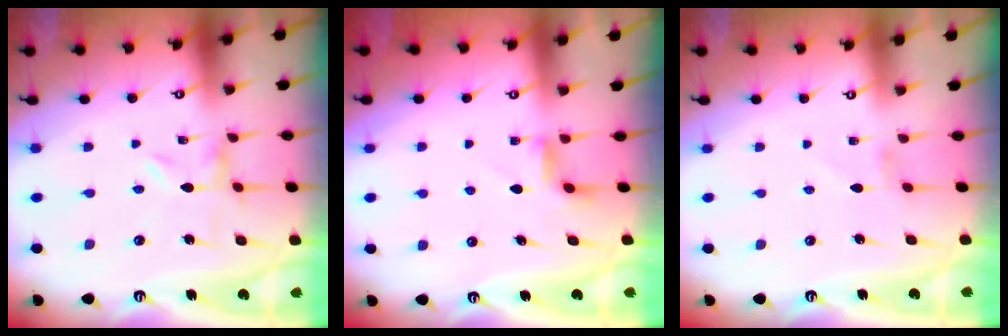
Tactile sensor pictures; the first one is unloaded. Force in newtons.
{"total": 2.9, "press": 2.9, "slide": 0.4}
{"total": 0.0}